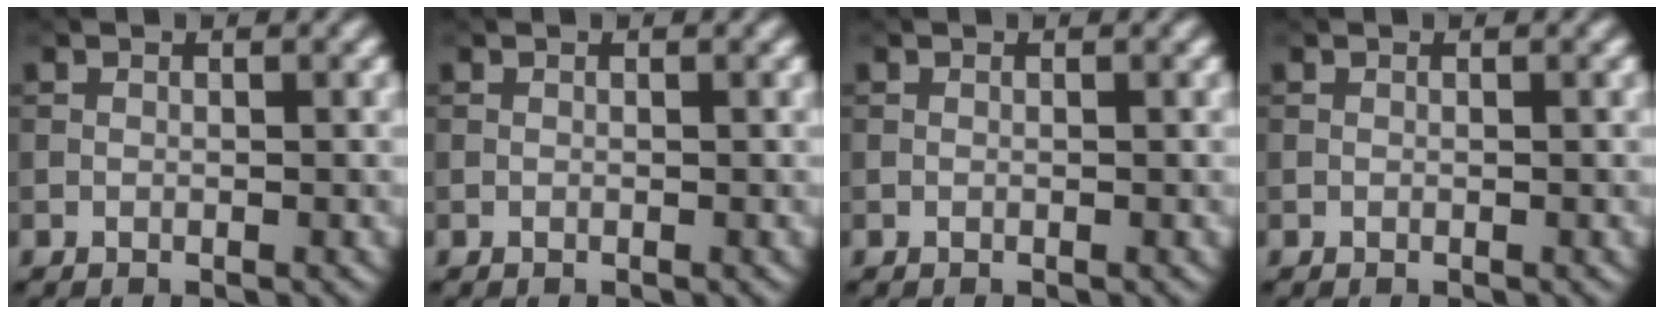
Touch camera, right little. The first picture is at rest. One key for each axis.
{"total": 0.0}
{"total": 0.0}
{"total": 0.0}